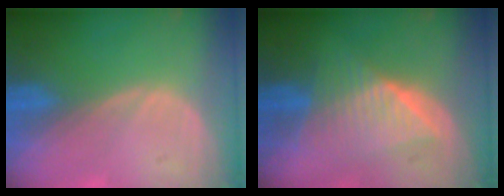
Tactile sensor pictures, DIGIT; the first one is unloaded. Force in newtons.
{"total": 7.1, "press": 7.1, "slide": 0.2}